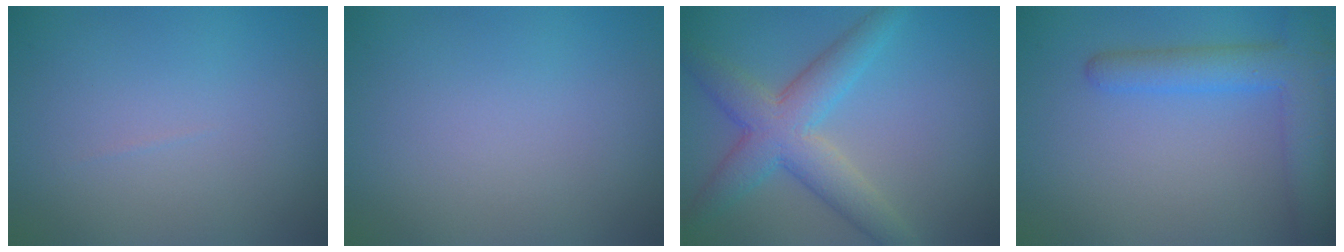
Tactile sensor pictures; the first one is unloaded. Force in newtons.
{"total": 0.0}
{"total": 5.8, "press": 5.8, "slide": 0.0}
{"total": 4.7, "press": 4.7, "slide": 0.3}